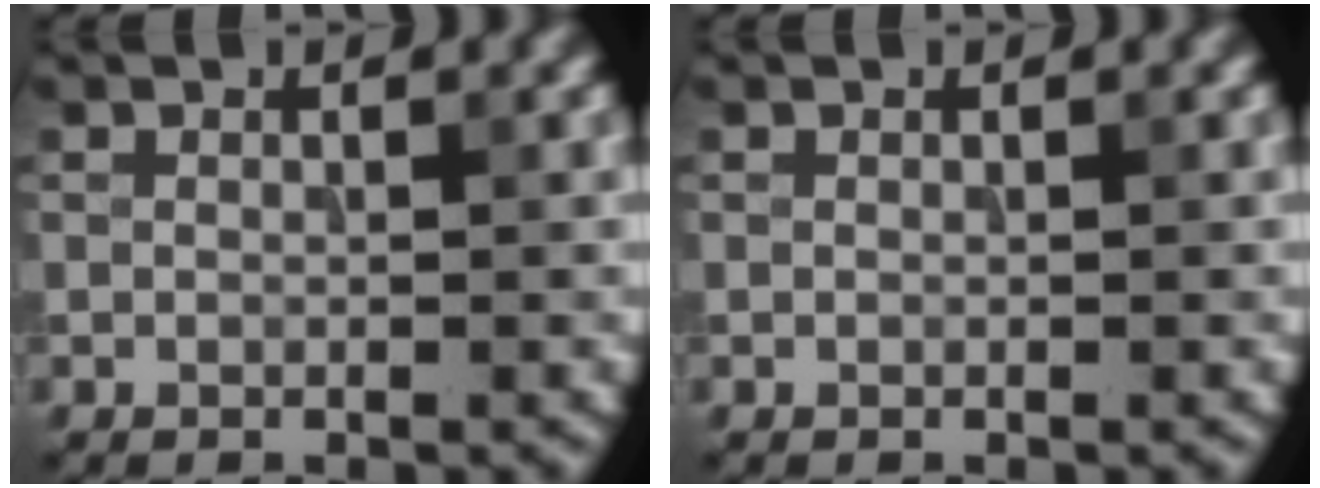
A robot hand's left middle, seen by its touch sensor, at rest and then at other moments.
{"total": 0.0}